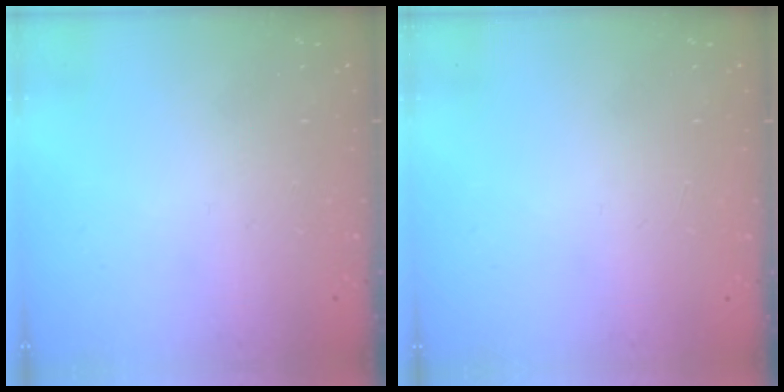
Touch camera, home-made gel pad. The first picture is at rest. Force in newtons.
{"total": 0.0}